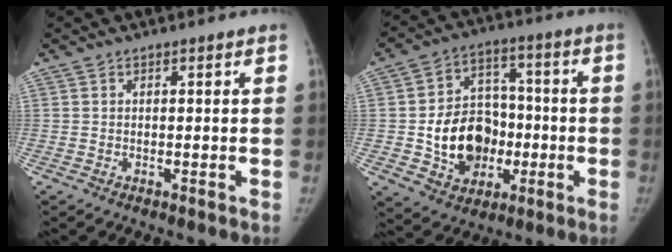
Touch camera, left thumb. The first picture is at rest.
{"total": 15.6, "force": [-3.1, 12.3, 9.2], "torque": [-0.096, 0.028, -0.040]}